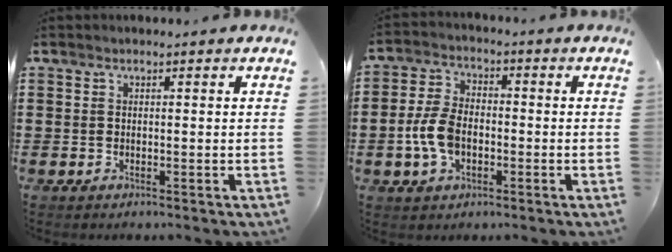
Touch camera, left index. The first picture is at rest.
{"total": 6.9, "force": [-1.5, 4.2, 5.2], "torque": [-0.133, -0.001, -0.035]}